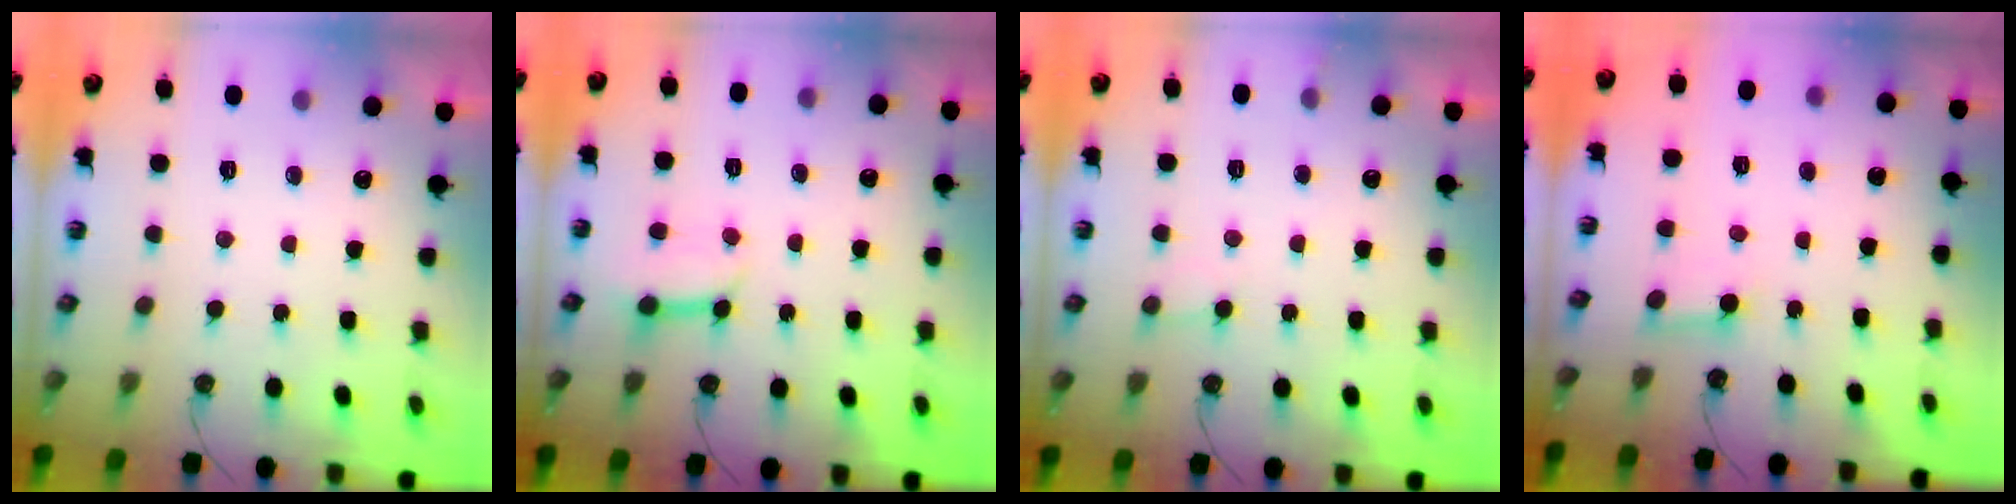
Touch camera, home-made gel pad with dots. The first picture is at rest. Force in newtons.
{"total": 7.9, "press": 7.8, "slide": 0.9}
{"total": 5.7, "press": 5.7, "slide": 0.5}
{"total": 2.7, "press": 2.7, "slide": 0.0}